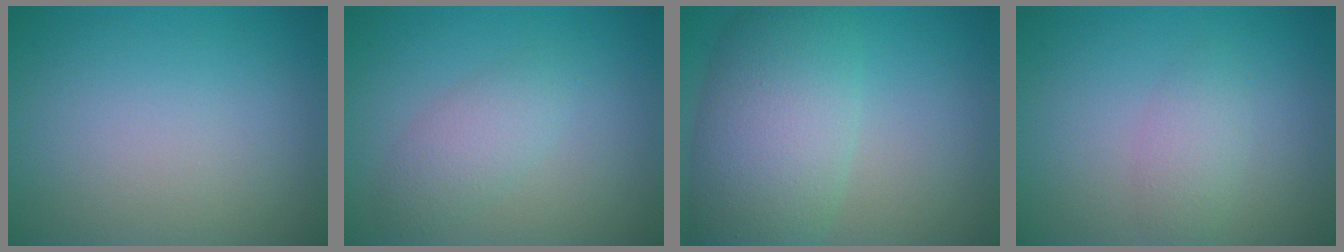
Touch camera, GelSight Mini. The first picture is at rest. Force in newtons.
{"total": 2.5, "press": 2.5, "slide": 0.0}
{"total": 8.5, "press": 8.5, "slide": 0.2}
{"total": 1.9, "press": 1.9, "slide": 0.1}